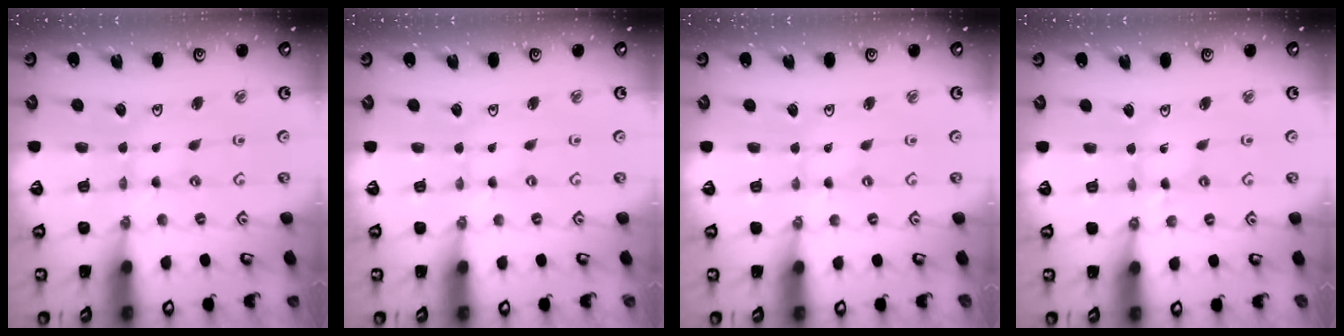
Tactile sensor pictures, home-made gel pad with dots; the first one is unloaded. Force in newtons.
{"total": 0.0}
{"total": 0.0}
{"total": 2.9, "press": 2.8, "slide": 0.2}